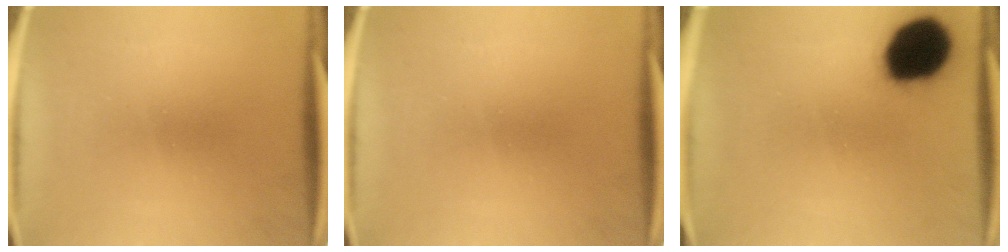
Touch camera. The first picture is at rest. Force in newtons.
{"total": 0.0}
{"total": 18.7}